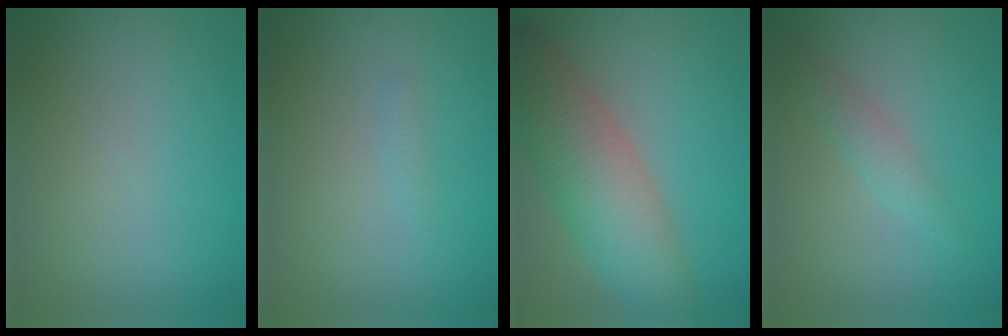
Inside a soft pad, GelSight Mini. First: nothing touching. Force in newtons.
{"total": 0.6, "press": 0.6, "slide": 0.1}
{"total": 8.0, "press": 8.0, "slide": 0.3}
{"total": 1.6, "press": 1.6, "slide": 0.2}